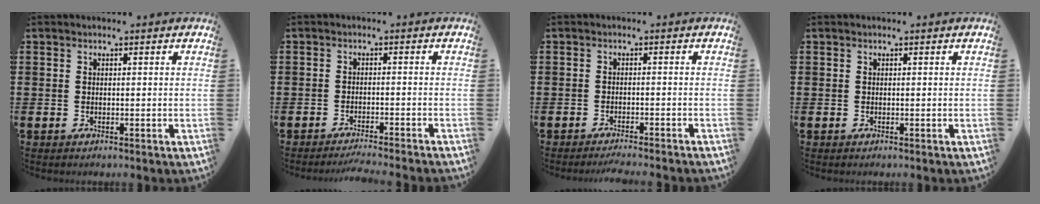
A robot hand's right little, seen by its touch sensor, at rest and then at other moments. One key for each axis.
{"total": 1.8, "fx": -1.7, "fy": -0.3, "fz": 0.5, "tx": -0.006, "ty": 0.001, "tz": -0.033}
{"total": 1.4, "fx": -1.3, "fy": -0.2, "fz": 0.3, "tx": -0.004, "ty": 0.000, "tz": -0.026}
{"total": 0.0}